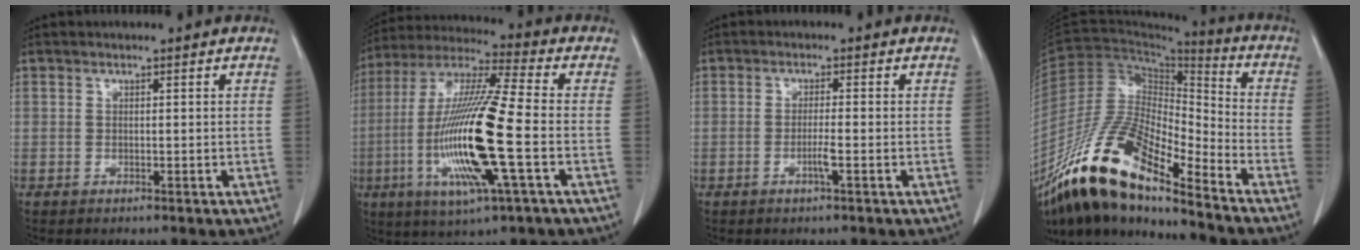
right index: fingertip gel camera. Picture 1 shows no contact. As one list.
[{"total": 18.8, "force": [-4.2, 0.9, 18.3], "torque": [-0.385, -0.016, -0.082]}, {"total": 2.2, "force": [-0.9, -0.3, 2.0], "torque": [-0.041, -0.003, -0.016]}, {"total": 19.2, "force": [-14.3, 3.8, 12.3], "torque": [-0.243, -0.004, -0.264]}]